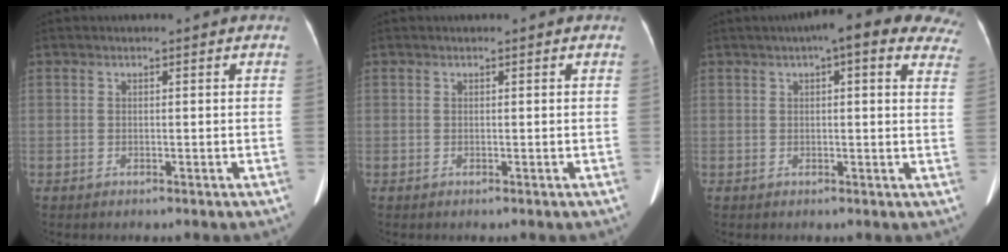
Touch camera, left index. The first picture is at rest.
{"total": 0.0}
{"total": 14.4, "force": [10.4, 3.5, 9.3], "torque": [-0.101, 0.027, 0.101]}